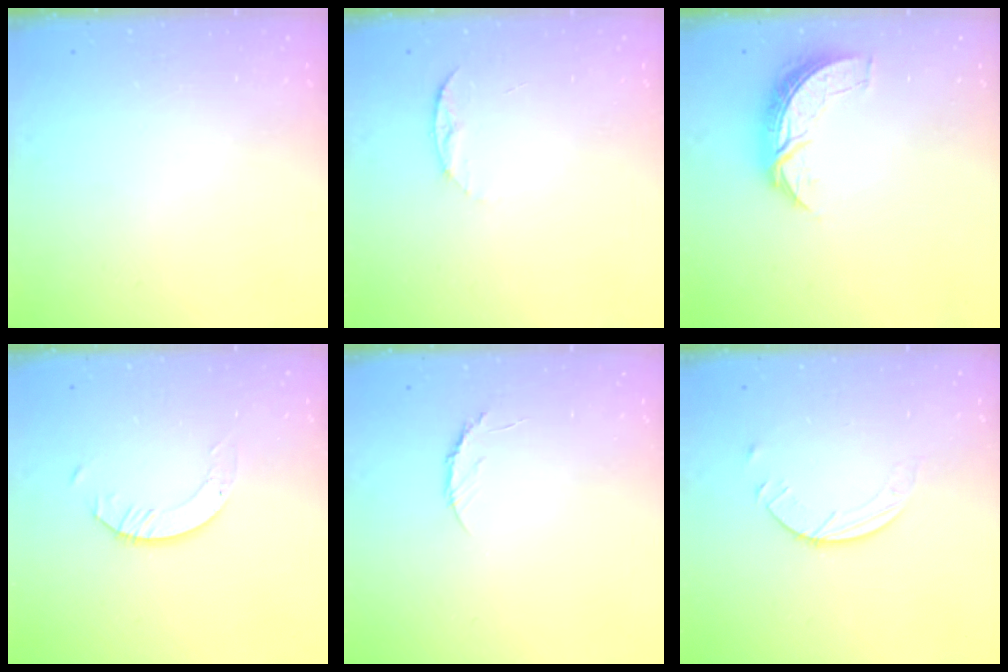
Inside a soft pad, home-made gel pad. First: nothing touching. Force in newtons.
{"total": 5.2, "press": 5.2, "slide": 0.6}
{"total": 7.3, "press": 7.3, "slide": 0.5}
{"total": 2.7, "press": 2.7, "slide": 0.2}
{"total": 4.7, "press": 4.6, "slide": 0.4}
{"total": 6.0, "press": 6.0, "slide": 0.6}